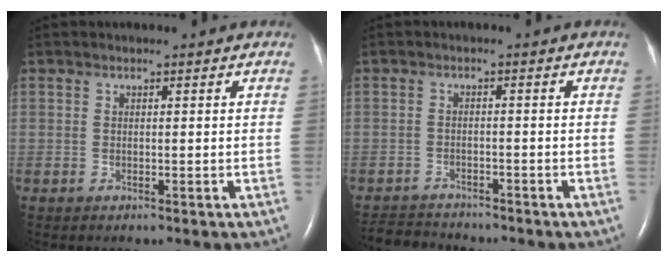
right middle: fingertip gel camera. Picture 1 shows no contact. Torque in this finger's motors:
{"motor_torque": [0.15, -0.16, -0.02, 0.00]}